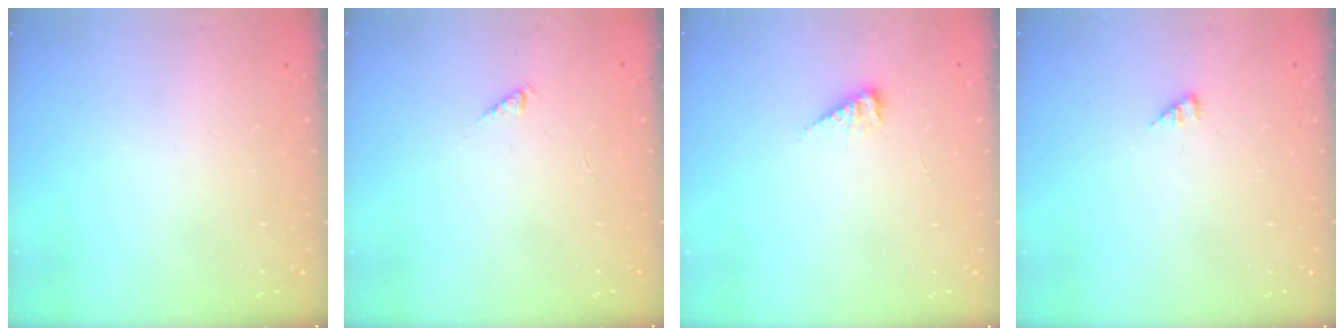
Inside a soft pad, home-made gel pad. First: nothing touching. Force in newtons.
{"total": 0.0}
{"total": 5.7, "press": 5.7, "slide": 0.7}
{"total": 1.0, "press": 0.9, "slide": 0.2}